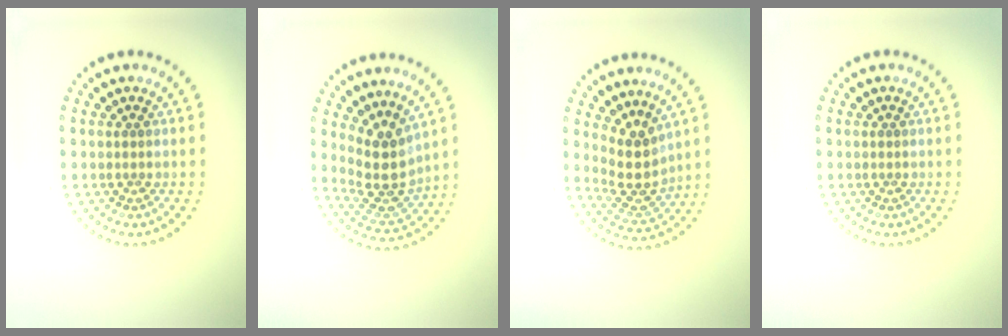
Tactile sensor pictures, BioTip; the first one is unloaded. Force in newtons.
{"total": 4.2, "press": 3.2, "slide": 2.8}
{"total": 3.7, "press": 2.8, "slide": 2.4}
{"total": 0.0}